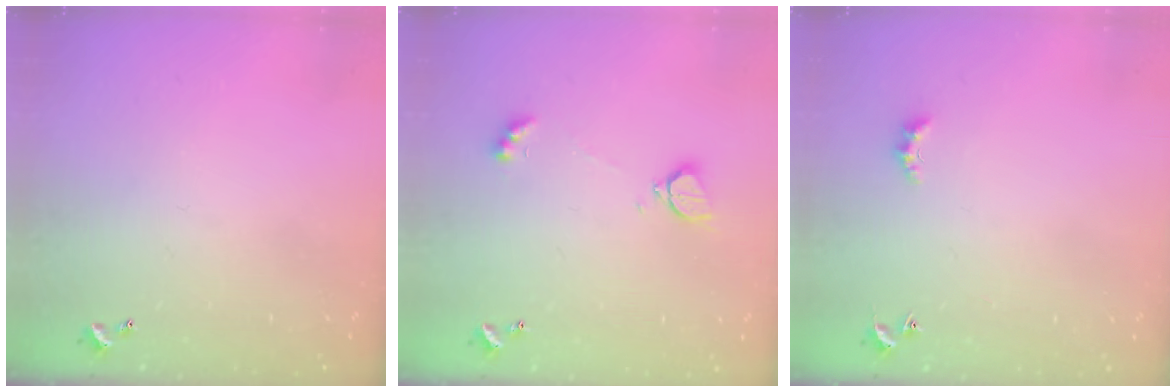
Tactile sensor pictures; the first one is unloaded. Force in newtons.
{"total": 2.0, "press": 1.9, "slide": 0.5}
{"total": 2.4, "press": 2.3, "slide": 0.5}